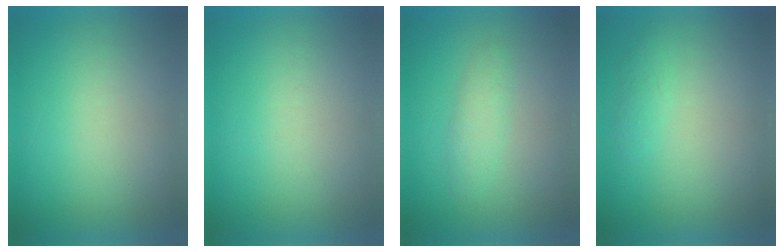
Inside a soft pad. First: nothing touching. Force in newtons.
{"total": 0.0}
{"total": 2.4}
{"total": 2.1}